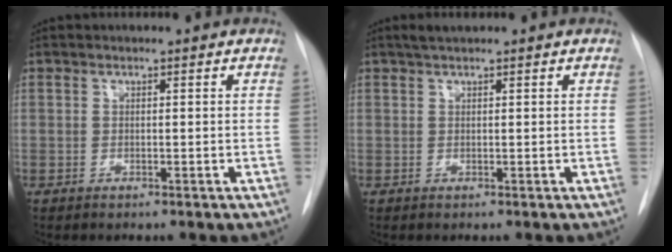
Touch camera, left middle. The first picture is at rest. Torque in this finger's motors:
{"motor_torque": [0.16, -0.15, 0.01, 0.00]}